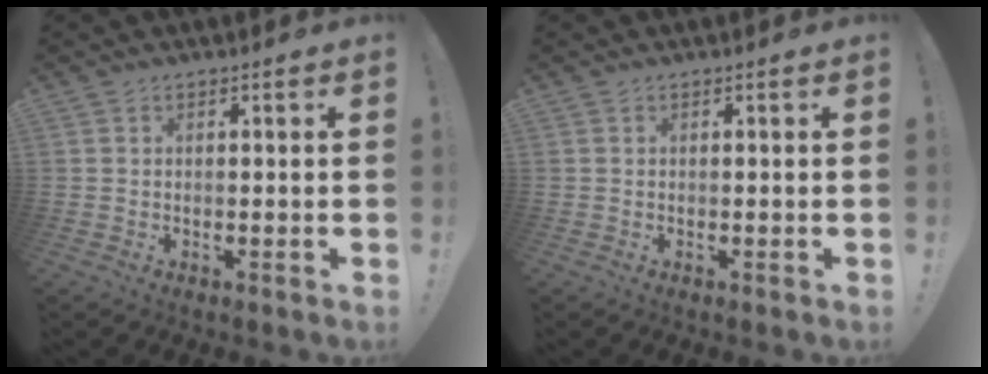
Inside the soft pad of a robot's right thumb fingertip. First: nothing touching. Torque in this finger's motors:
{"motor_torque": [0.00, 0.01, 0.00, 0.00, 0.00]}